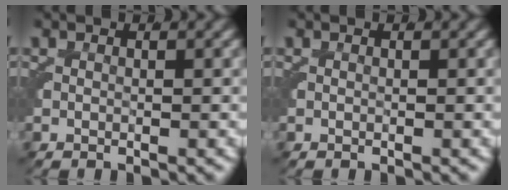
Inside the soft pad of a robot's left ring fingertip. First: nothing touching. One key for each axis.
{"total": 0.0}